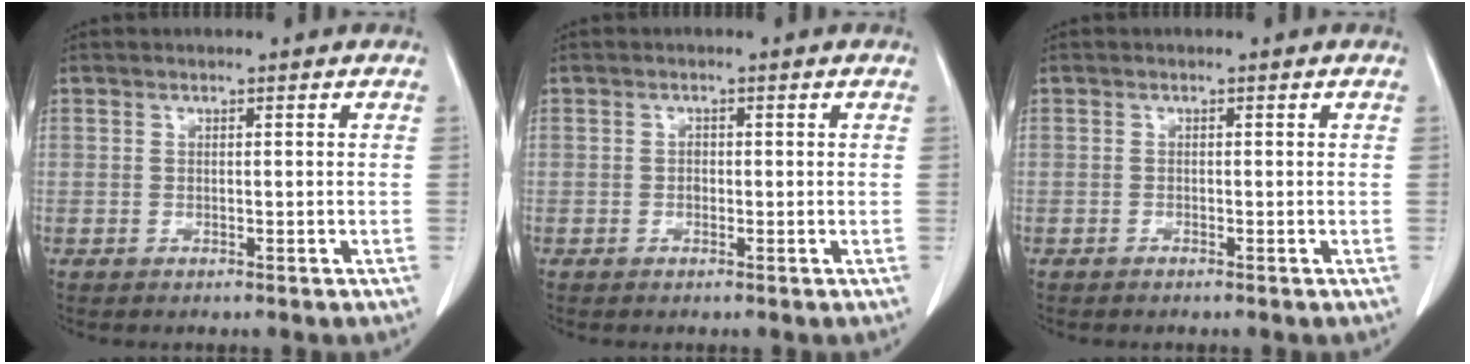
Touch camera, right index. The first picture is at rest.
{"total": 0.9, "force": [-0.2, 0.7, 0.5], "torque": [-0.006, 0.003, -0.005]}
{"total": 0.0}